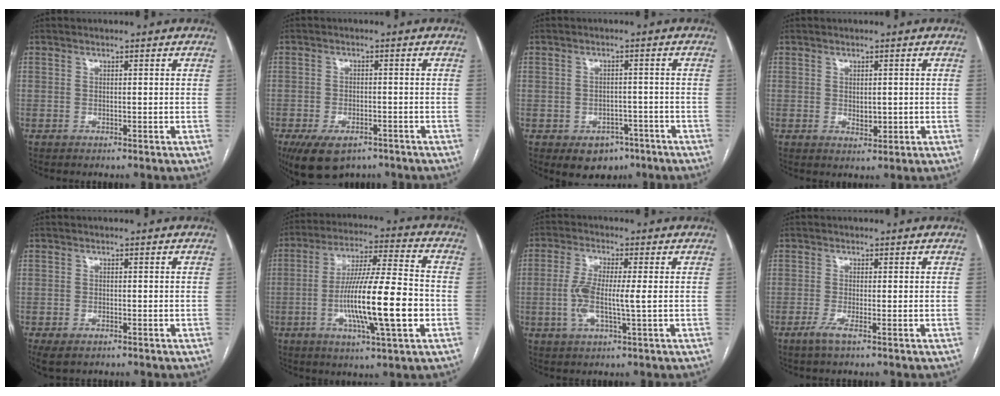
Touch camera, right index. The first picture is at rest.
{"total": 8.3, "force": [-5.6, 4.3, 4.4], "torque": [-0.073, -0.004, -0.085]}
{"total": 5.8, "force": [-3.3, 4.2, 2.3], "torque": [-0.019, 0.009, -0.034]}
{"total": 2.0, "force": [0.0, 1.2, 1.7], "torque": [-0.026, -0.004, 0.007]}
{"total": 3.3, "force": [-2.0, 1.8, 1.9], "torque": [-0.036, -0.008, -0.027]}
{"total": 16.0, "force": [-3.6, 1.1, 15.5], "torque": [-0.276, -0.004, -0.063]}
{"total": 6.6, "force": [-0.5, 0.8, 6.6], "torque": [-0.144, -0.001, -0.012]}
{"total": 2.0, "force": [-1.1, -0.1, 1.7], "torque": [-0.032, -0.005, -0.023]}